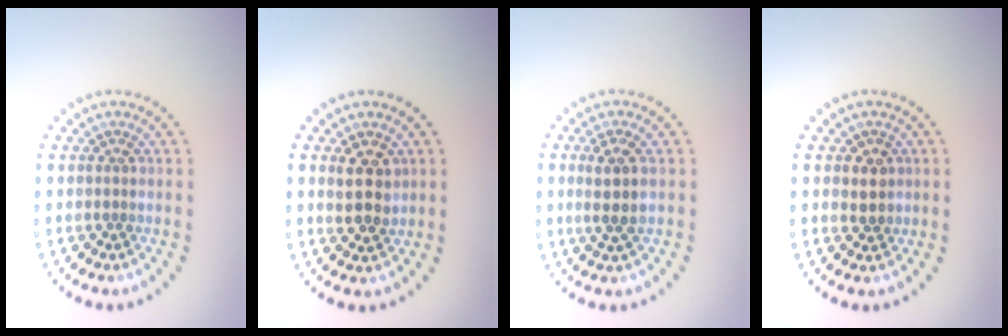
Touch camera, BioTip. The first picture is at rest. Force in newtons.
{"total": 2.9, "press": 2.8, "slide": 0.7}
{"total": 2.5, "press": 2.2, "slide": 1.1}
{"total": 1.4, "press": 1.3, "slide": 0.5}